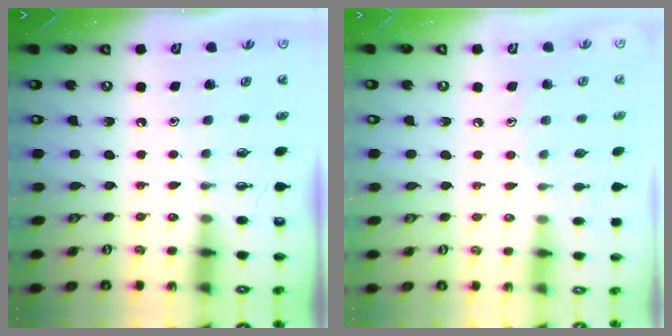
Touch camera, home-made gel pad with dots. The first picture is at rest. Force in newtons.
{"total": 5.0, "press": 4.9, "slide": 0.5}